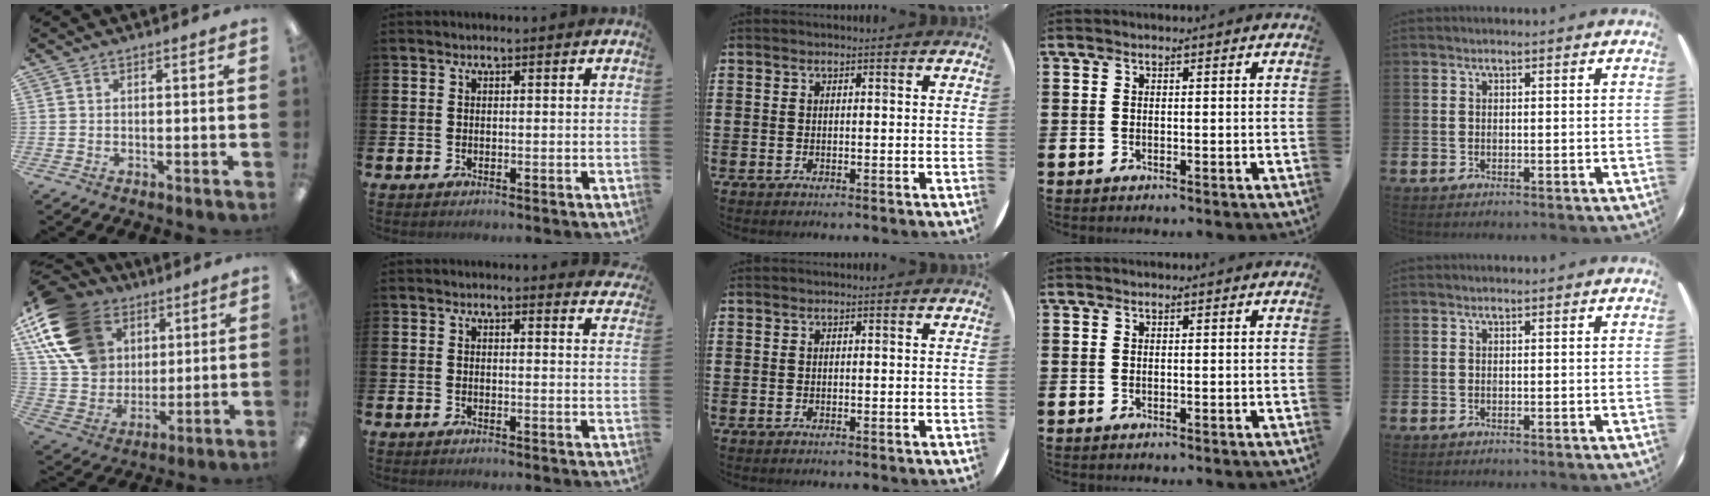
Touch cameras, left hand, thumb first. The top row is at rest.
{"thumb": {"total": 20.3, "force": [9.3, 14.9, 10.1], "torque": [-0.217, -0.028, 0.180]}, "index": {"total": 1.8, "force": [1.8, 0.1, 0.0], "torque": [-0.002, -0.007, 0.032]}}